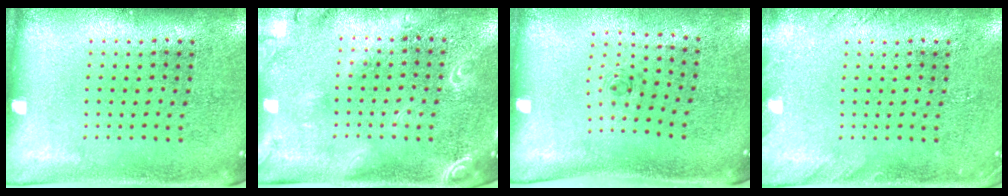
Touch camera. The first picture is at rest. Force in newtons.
{"total": 2.1, "press": 1.9, "slide": 0.7}
{"total": 0.7, "press": 0.2, "slide": 0.6}
{"total": 1.4, "press": 1.4, "slide": 0.1}